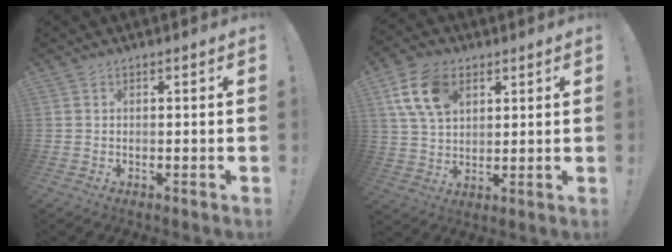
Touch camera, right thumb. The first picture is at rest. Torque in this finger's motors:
{"motor_torque": [1.39, 1.49, 0.19, 0.20, 0.18]}